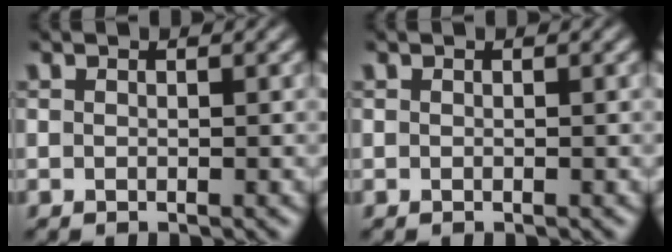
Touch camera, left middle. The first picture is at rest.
{"total": 0.0}